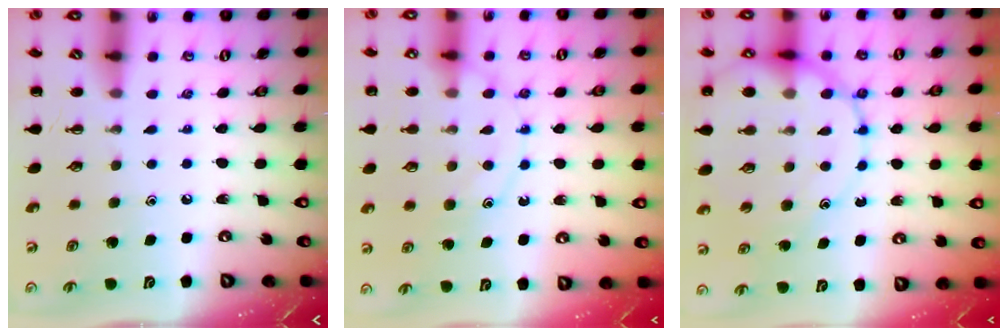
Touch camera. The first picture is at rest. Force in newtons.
{"total": 12.8, "press": 12.7, "slide": 1.0}
{"total": 19.1, "press": 18.8, "slide": 3.2}